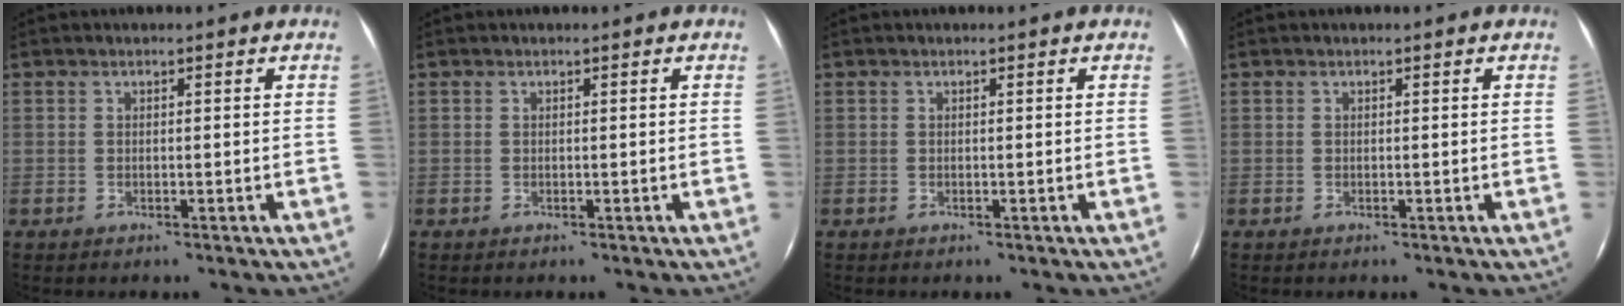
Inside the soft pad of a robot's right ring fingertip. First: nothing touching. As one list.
[{"total": 0.0}, {"total": 0.0}, {"total": 0.0}]